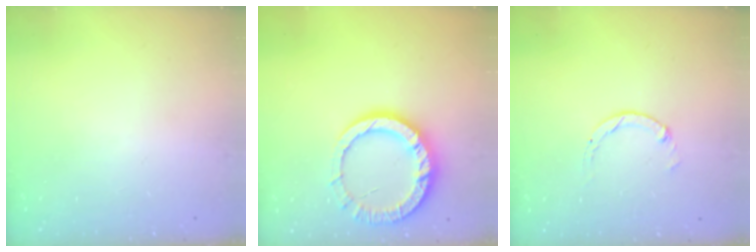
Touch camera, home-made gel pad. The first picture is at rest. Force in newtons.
{"total": 11.9, "press": 11.8, "slide": 1.9}
{"total": 0.7, "press": 0.7, "slide": 0.2}